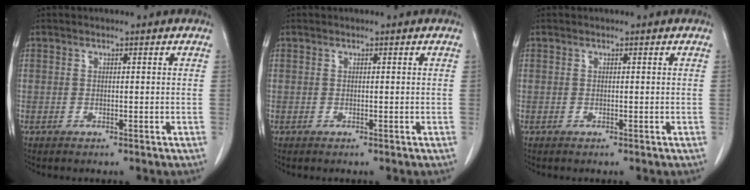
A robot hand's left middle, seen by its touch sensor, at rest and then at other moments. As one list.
[{"total": 0.0}, {"total": 0.0}]